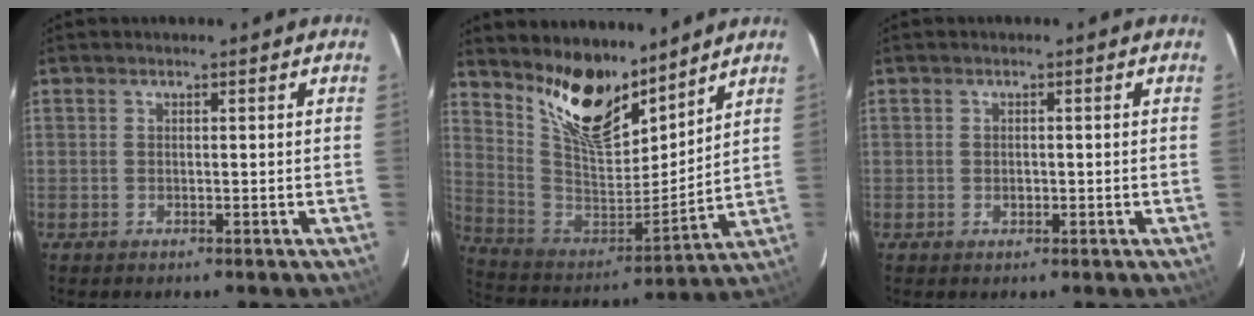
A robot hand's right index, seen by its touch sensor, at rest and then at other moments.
{"total": 17.0, "force": [12.7, 6.3, 9.4], "torque": [-0.185, -0.009, 0.241]}
{"total": 1.1, "force": [-0.3, 0.9, 0.5], "torque": [-0.007, 0.001, -0.004]}